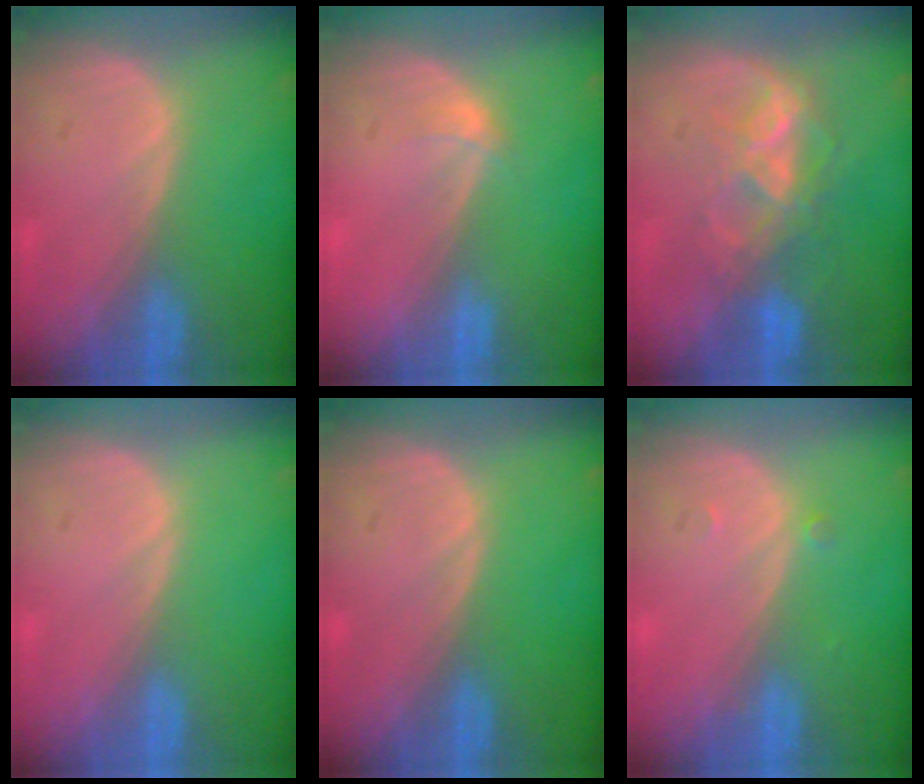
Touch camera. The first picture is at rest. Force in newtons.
{"total": 1.0, "press": 1.0, "slide": 0.1}
{"total": 6.6, "press": 6.4, "slide": 1.6}
{"total": 0.0}
{"total": 0.0}
{"total": 0.7, "press": 0.7, "slide": 0.1}